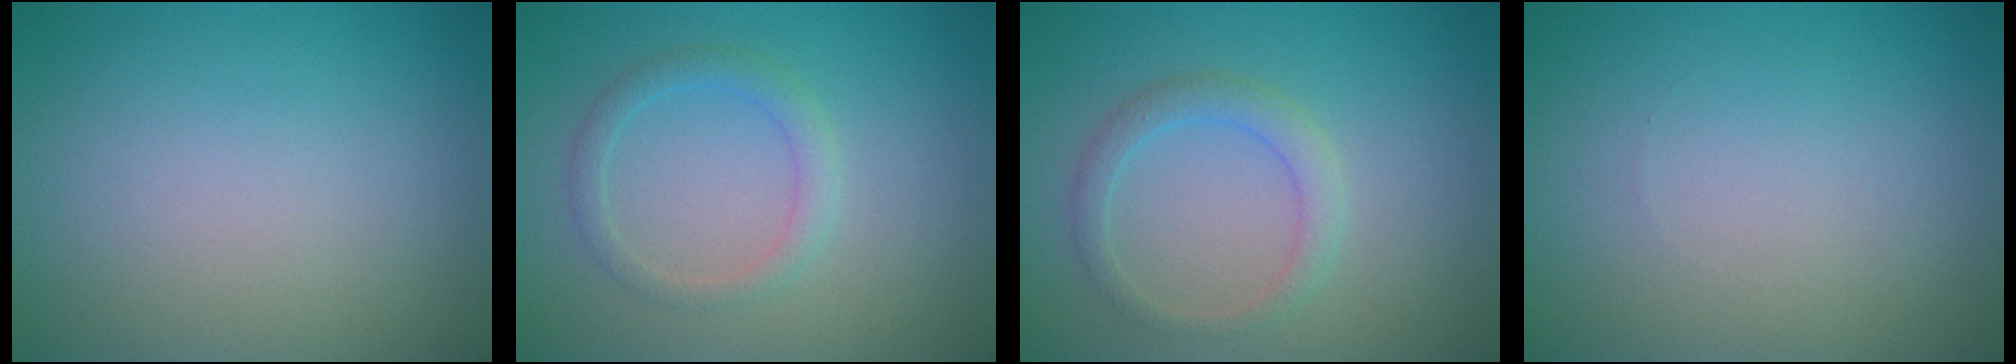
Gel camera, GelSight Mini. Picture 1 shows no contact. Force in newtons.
{"total": 2.0, "press": 2.0, "slide": 0.3}
{"total": 2.1, "press": 2.1, "slide": 0.1}
{"total": 0.0}